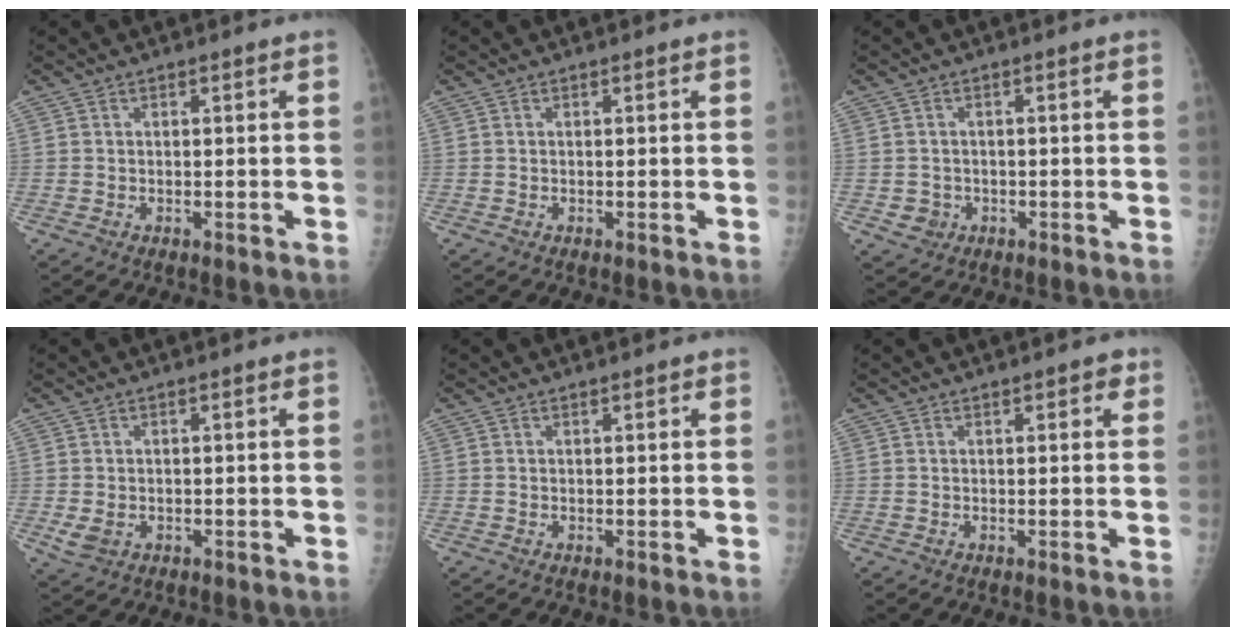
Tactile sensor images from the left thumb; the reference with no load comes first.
{"total": 0.0}
{"total": 2.7, "force": [-0.7, 2.5, 0.6], "torque": [0.003, 0.006, -0.005]}
{"total": 2.7, "force": [-0.4, 2.1, 1.7], "torque": [-0.034, -0.005, 0.000]}
{"total": 0.9, "force": [0.6, 0.3, 0.6], "torque": [-0.007, -0.001, 0.008]}
{"total": 2.0, "force": [1.2, 0.9, 1.3], "torque": [-0.007, -0.002, 0.013]}